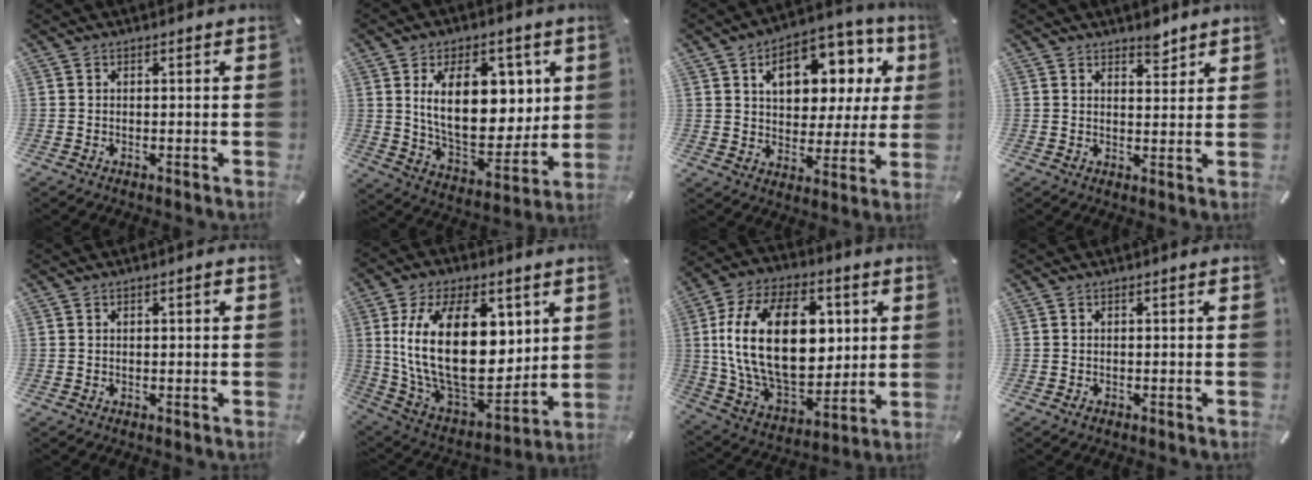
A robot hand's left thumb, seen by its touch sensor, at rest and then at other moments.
{"total": 18.4, "force": [6.3, 11.1, 13.3], "torque": [-0.210, -0.030, 0.108]}
{"total": 14.9, "force": [6.3, 10.0, 9.1], "torque": [-0.136, -0.027, 0.108]}
{"total": 4.0, "force": [3.4, 1.9, 1.0], "torque": [0.014, -0.028, 0.055]}
{"total": 0.9, "force": [0.3, 0.5, 0.8], "torque": [-0.015, 0.004, 0.005]}
{"total": 27.4, "force": [6.0, 16.3, 21.2], "torque": [-0.404, -0.038, 0.106]}
{"total": 26.6, "force": [3.8, 17.1, 20.1], "torque": [-0.381, -0.009, 0.066]}
{"total": 0.6, "force": [-0.4, 0.4, 0.3], "torque": [-0.005, 0.000, -0.007]}